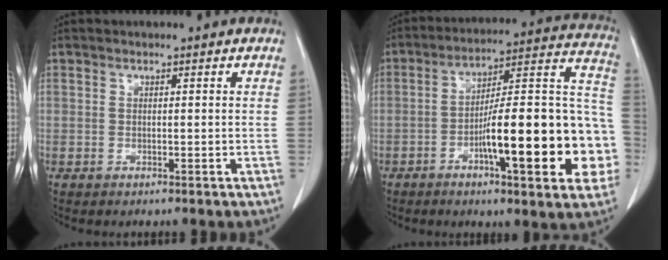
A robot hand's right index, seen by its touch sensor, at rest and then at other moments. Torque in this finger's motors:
{"motor_torque": [1.73, -0.41, 0.88, 0.21]}